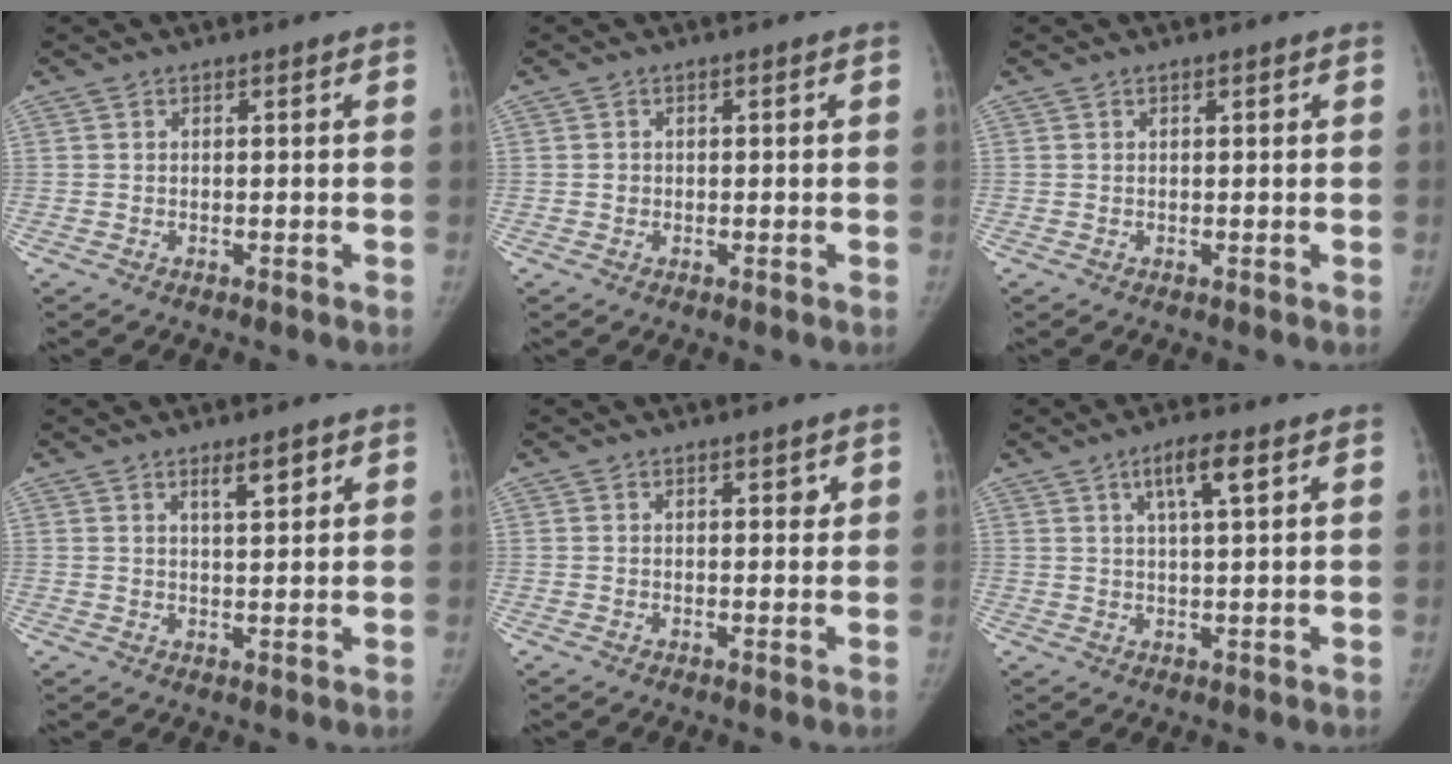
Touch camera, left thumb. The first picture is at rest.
{"total": 0.8, "force": [-0.1, 0.8, 0.2], "torque": [0.000, 0.002, -0.002]}
{"total": 0.0}
{"total": 3.8, "force": [2.3, 1.1, 2.8], "torque": [-0.037, -0.016, 0.038]}
{"total": 1.6, "force": [0.9, 0.8, 1.1], "torque": [-0.004, -0.002, 0.011]}
{"total": 5.8, "force": [2.7, 1.1, 5.0], "torque": [-0.087, -0.003, 0.047]}